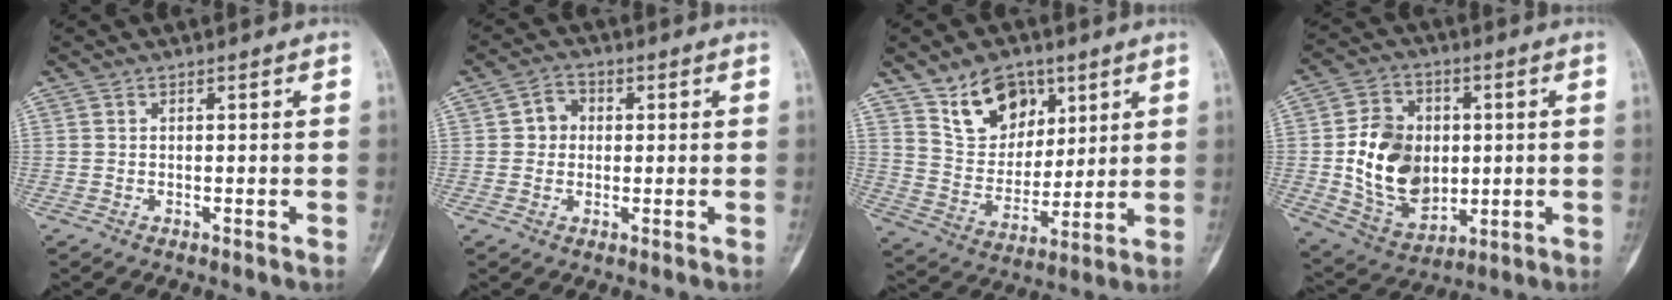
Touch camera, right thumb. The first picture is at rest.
{"total": 4.3, "force": [0.4, 3.8, 1.8], "torque": [-0.003, 0.009, -0.003]}
{"total": 13.0, "force": [7.6, 8.8, 5.8], "torque": [-0.058, -0.042, 0.142]}
{"total": 16.8, "force": [-0.1, 12.5, 11.2], "torque": [-0.151, -0.005, 0.013]}